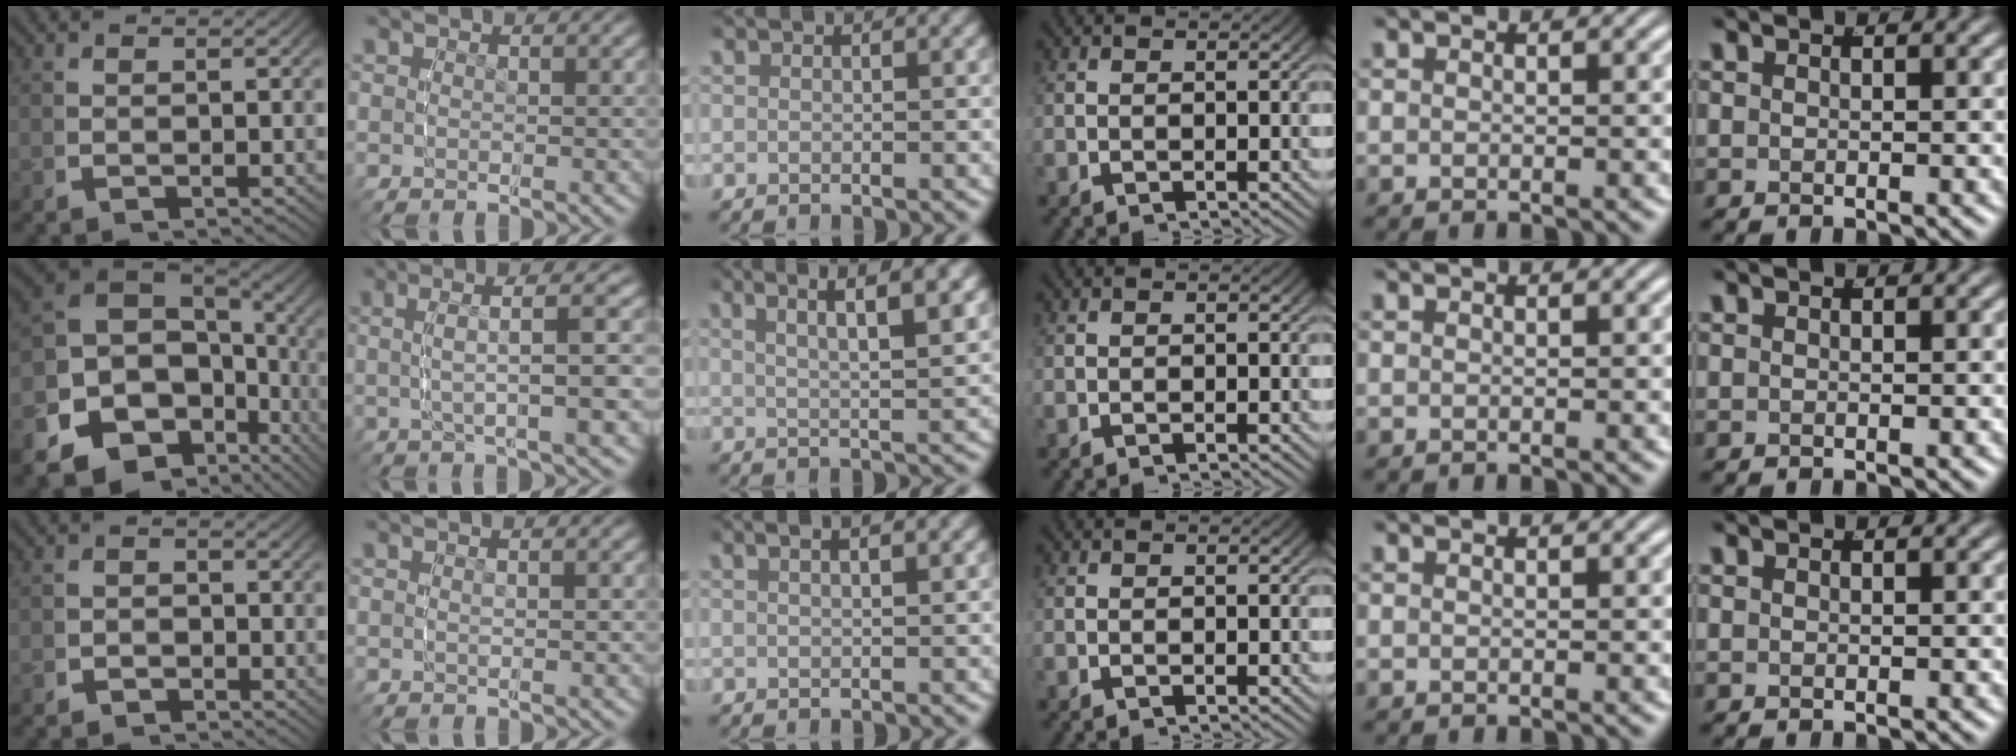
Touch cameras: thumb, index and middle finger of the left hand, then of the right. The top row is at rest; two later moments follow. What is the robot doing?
{"motion": "lift_and_place", "object": "sponge"}